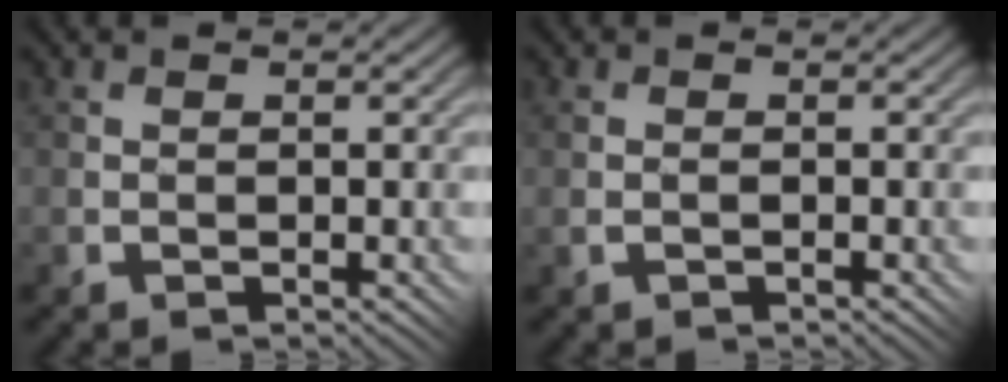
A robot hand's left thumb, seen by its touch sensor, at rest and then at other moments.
{"total": 0.9, "force": [-0.4, 0.5, 0.7], "torque": [-0.012, 0.004, -0.005]}